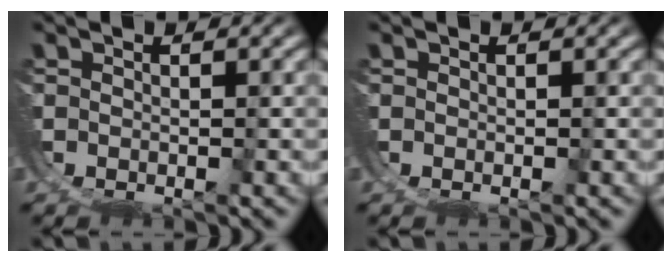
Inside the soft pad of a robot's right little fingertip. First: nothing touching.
{"total": 0.0}